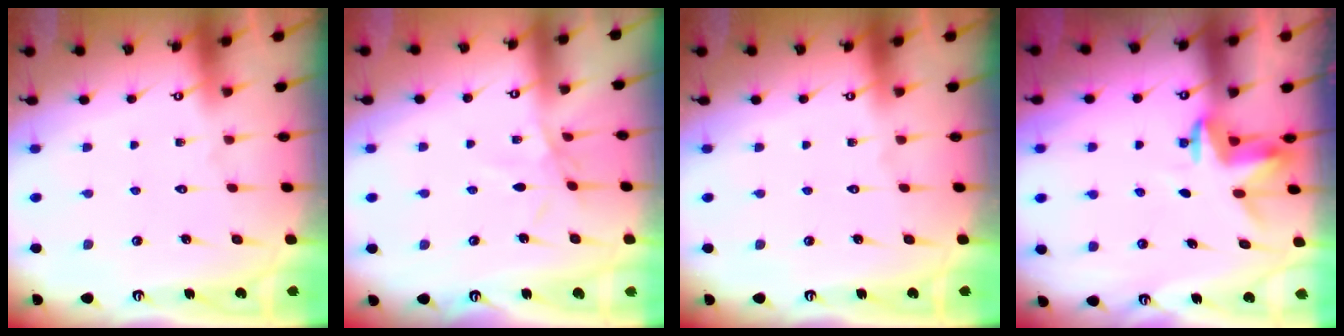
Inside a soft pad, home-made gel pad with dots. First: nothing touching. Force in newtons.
{"total": 3.5, "press": 3.5, "slide": 0.3}
{"total": 0.0}
{"total": 3.1, "press": 3.1, "slide": 0.2}